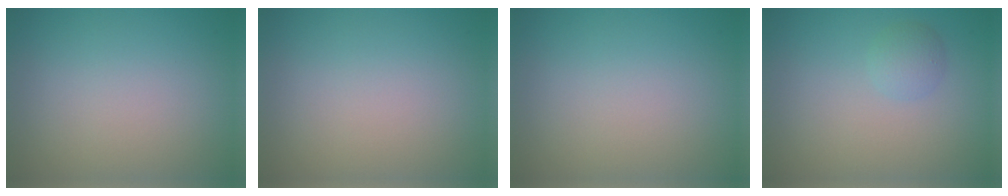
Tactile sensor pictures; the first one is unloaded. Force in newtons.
{"total": 0.0}
{"total": 0.0}
{"total": 1.5, "press": 1.5, "slide": 0.1}